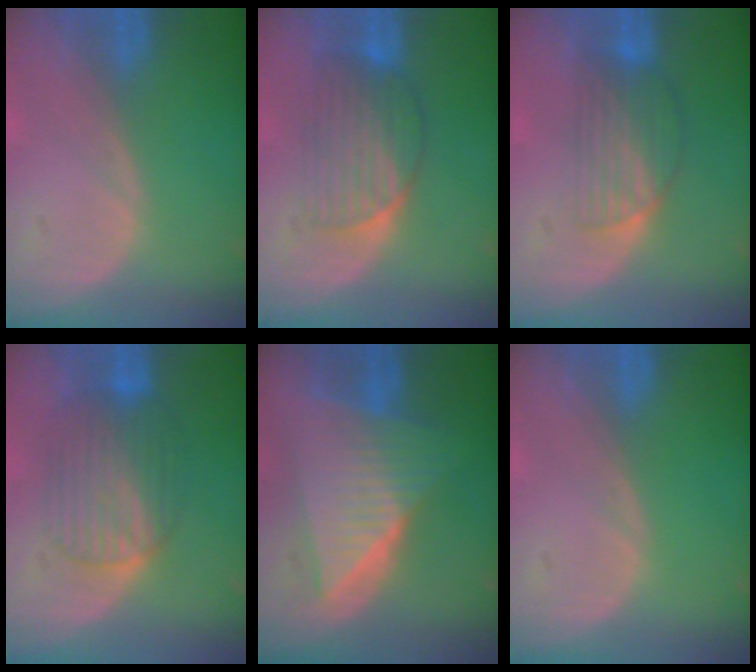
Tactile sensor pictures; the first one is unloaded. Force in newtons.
{"total": 6.7, "press": 6.4, "slide": 1.8}
{"total": 6.5, "press": 5.5, "slide": 3.5}
{"total": 7.3, "press": 7.3, "slide": 0.3}
{"total": 10.0, "press": 10.0, "slide": 0.7}
{"total": 0.0}